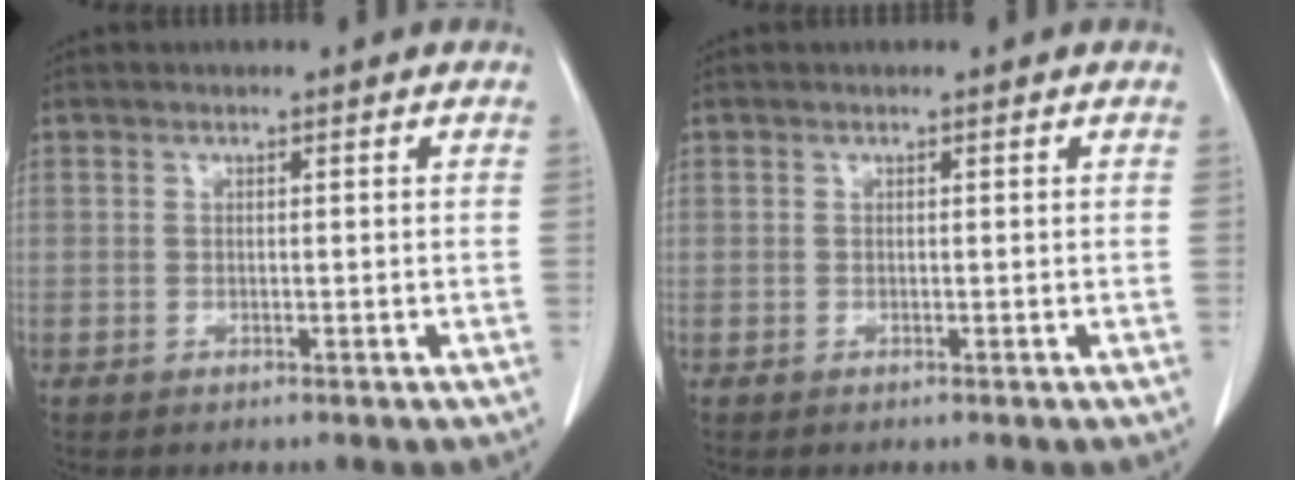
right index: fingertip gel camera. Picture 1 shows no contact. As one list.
[{"total": 0.0}]